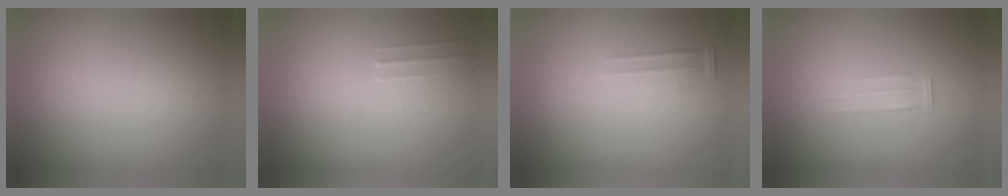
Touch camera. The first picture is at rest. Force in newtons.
{"total": 1.5}
{"total": 1.7}
{"total": 1.9}